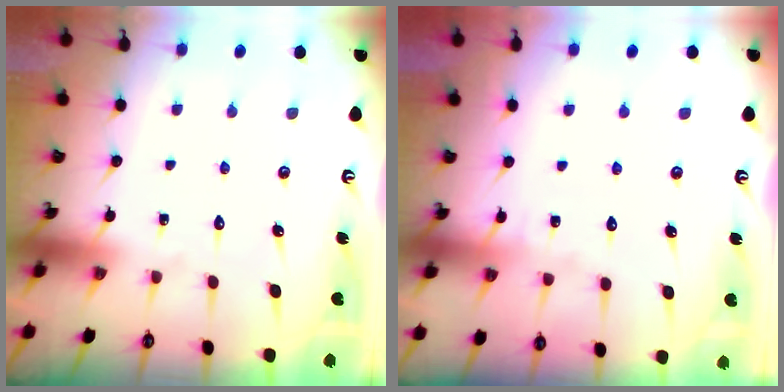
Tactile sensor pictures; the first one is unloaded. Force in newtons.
{"total": 2.5, "press": 2.5, "slide": 0.2}